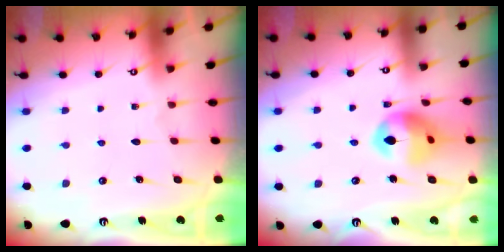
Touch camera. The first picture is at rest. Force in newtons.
{"total": 12.6, "press": 12.6, "slide": 1.2}